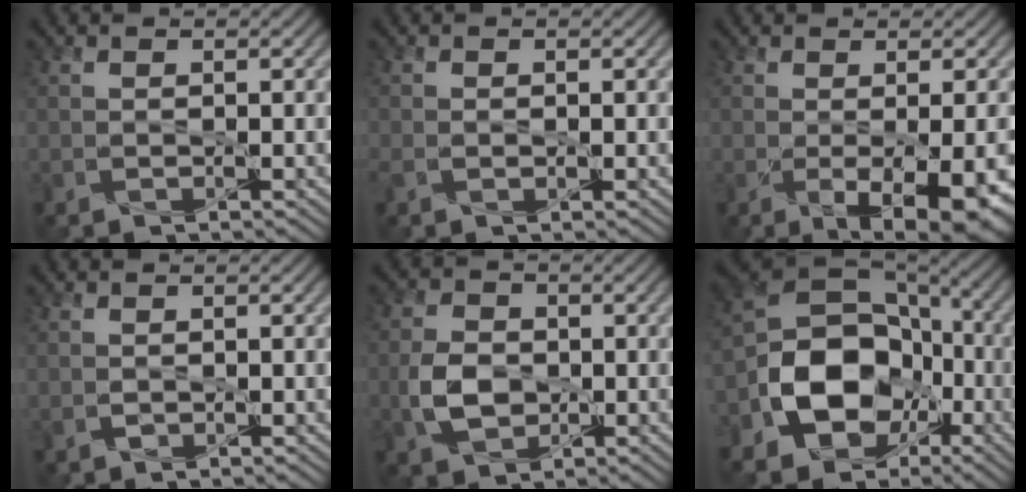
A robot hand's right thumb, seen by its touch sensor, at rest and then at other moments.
{"total": 1.5, "force": [-0.4, 1.0, 1.1], "torque": [-0.027, -0.006, -0.005]}
{"total": 6.9, "force": [-1.8, 2.3, 6.3], "torque": [-0.099, -0.028, -0.004]}
{"total": 0.7, "force": [0.2, 0.5, 0.3], "torque": [-0.011, -0.003, 0.009]}
{"total": 5.5, "force": [-1.0, 4.2, 3.5], "torque": [-0.085, -0.005, -0.022]}
{"total": 15.4, "force": [-4.4, 11.4, 9.4], "torque": [-0.187, -0.030, -0.084]}